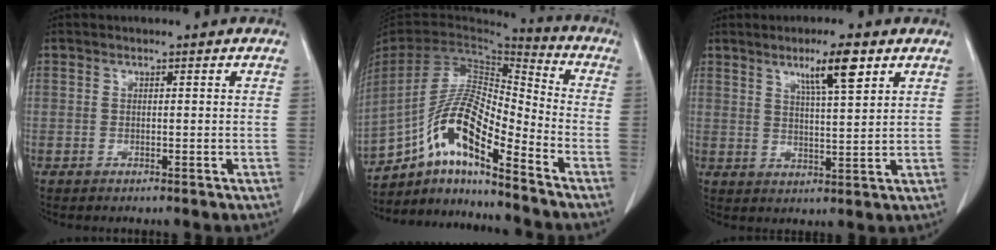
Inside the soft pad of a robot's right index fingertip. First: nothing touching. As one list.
[{"total": 15.0, "force": [-9.1, 2.8, 11.6], "torque": [-0.227, 0.014, -0.163]}, {"total": 6.9, "force": [4.0, 0.4, 5.6], "torque": [-0.098, -0.001, 0.068]}]